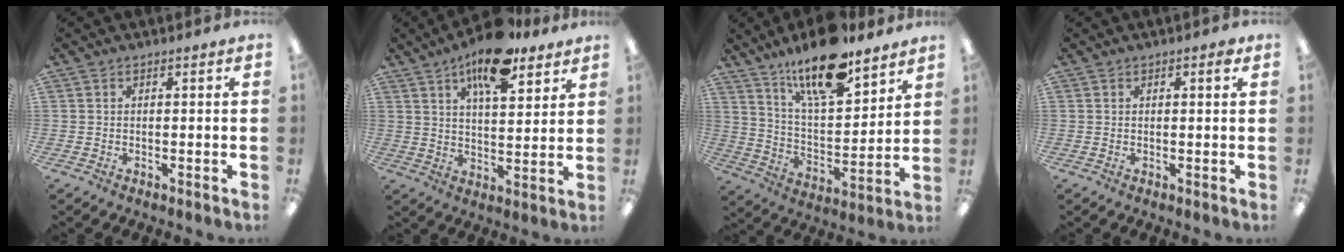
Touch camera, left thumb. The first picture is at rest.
{"total": 13.9, "force": [9.2, 5.4, 8.9], "torque": [-0.128, -0.043, 0.151]}
{"total": 17.3, "force": [13.3, 5.4, 9.7], "torque": [-0.166, -0.077, 0.224]}
{"total": 1.1, "force": [0.7, 0.3, 0.8], "torque": [-0.009, -0.001, 0.010]}